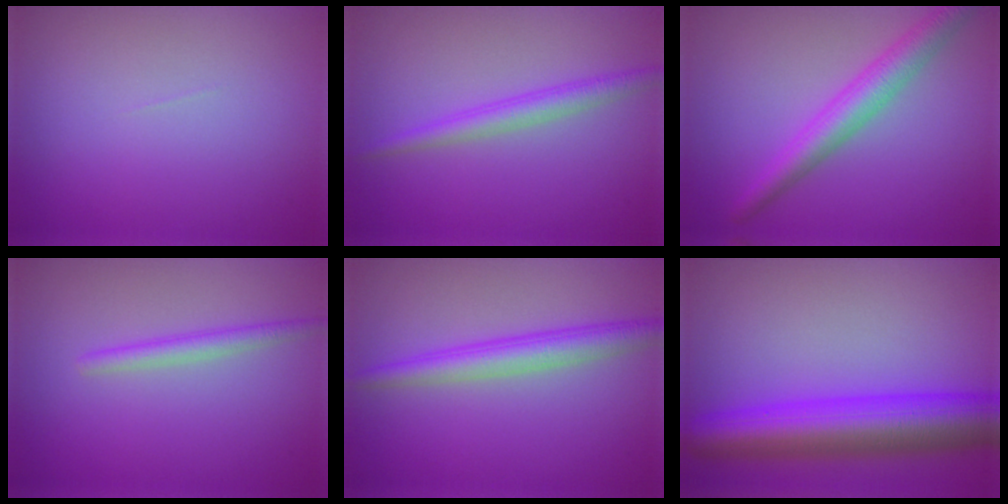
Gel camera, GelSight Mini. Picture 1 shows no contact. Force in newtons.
{"total": 2.4, "press": 2.4, "slide": 0.0}
{"total": 4.2, "press": 4.2, "slide": 0.1}
{"total": 1.8, "press": 1.8, "slide": 0.1}
{"total": 3.8, "press": 3.8, "slide": 0.1}
{"total": 9.1, "press": 9.1, "slide": 0.2}